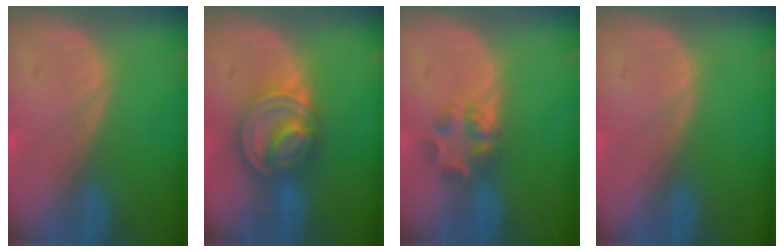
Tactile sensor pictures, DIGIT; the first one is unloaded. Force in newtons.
{"total": 7.9, "press": 6.8, "slide": 3.9}
{"total": 3.5, "press": 3.4, "slide": 0.8}
{"total": 0.0}